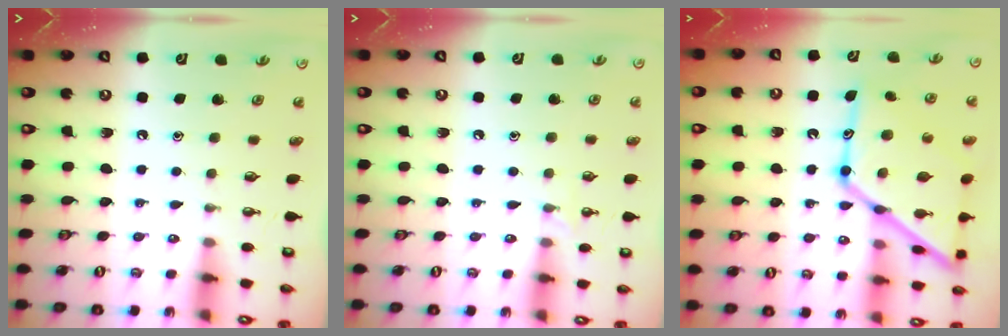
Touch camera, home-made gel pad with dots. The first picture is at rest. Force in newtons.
{"total": 3.8, "press": 3.7, "slide": 0.5}
{"total": 22.1, "press": 22.0, "slide": 1.8}